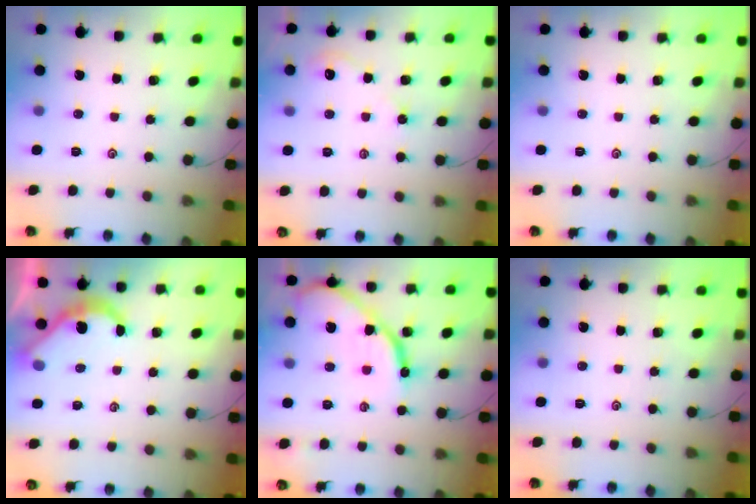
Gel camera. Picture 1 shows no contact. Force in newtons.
{"total": 2.4, "press": 2.4, "slide": 0.4}
{"total": 0.0}
{"total": 5.7, "press": 5.7, "slide": 0.2}
{"total": 13.3, "press": 13.2, "slide": 1.5}
{"total": 0.0}